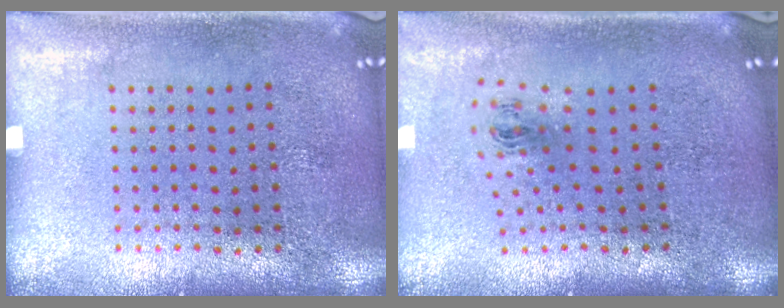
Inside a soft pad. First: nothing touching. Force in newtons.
{"total": 1.0, "press": 0.4, "slide": 0.9}